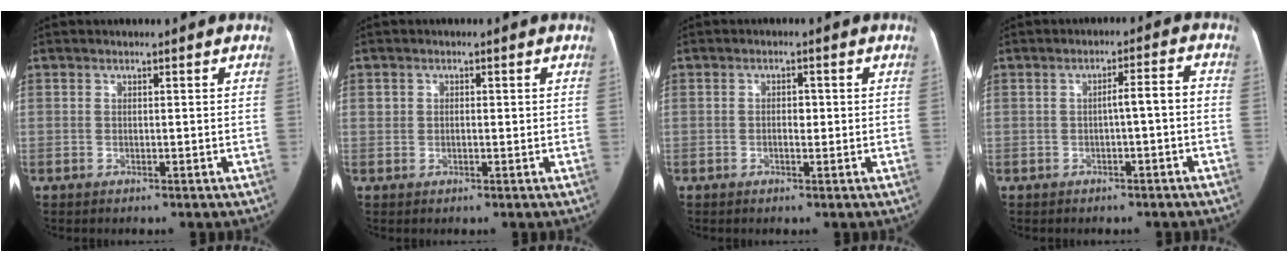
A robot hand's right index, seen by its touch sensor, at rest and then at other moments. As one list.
[{"total": 1.6, "force": [0.1, 1.3, 0.9], "torque": [-0.018, 0.010, 0.002]}, {"total": 1.7, "force": [-0.2, 0.9, 1.4], "torque": [-0.022, 0.003, -0.006]}, {"total": 3.6, "force": [-0.9, 0.2, 3.5], "torque": [-0.048, 0.016, -0.012]}]